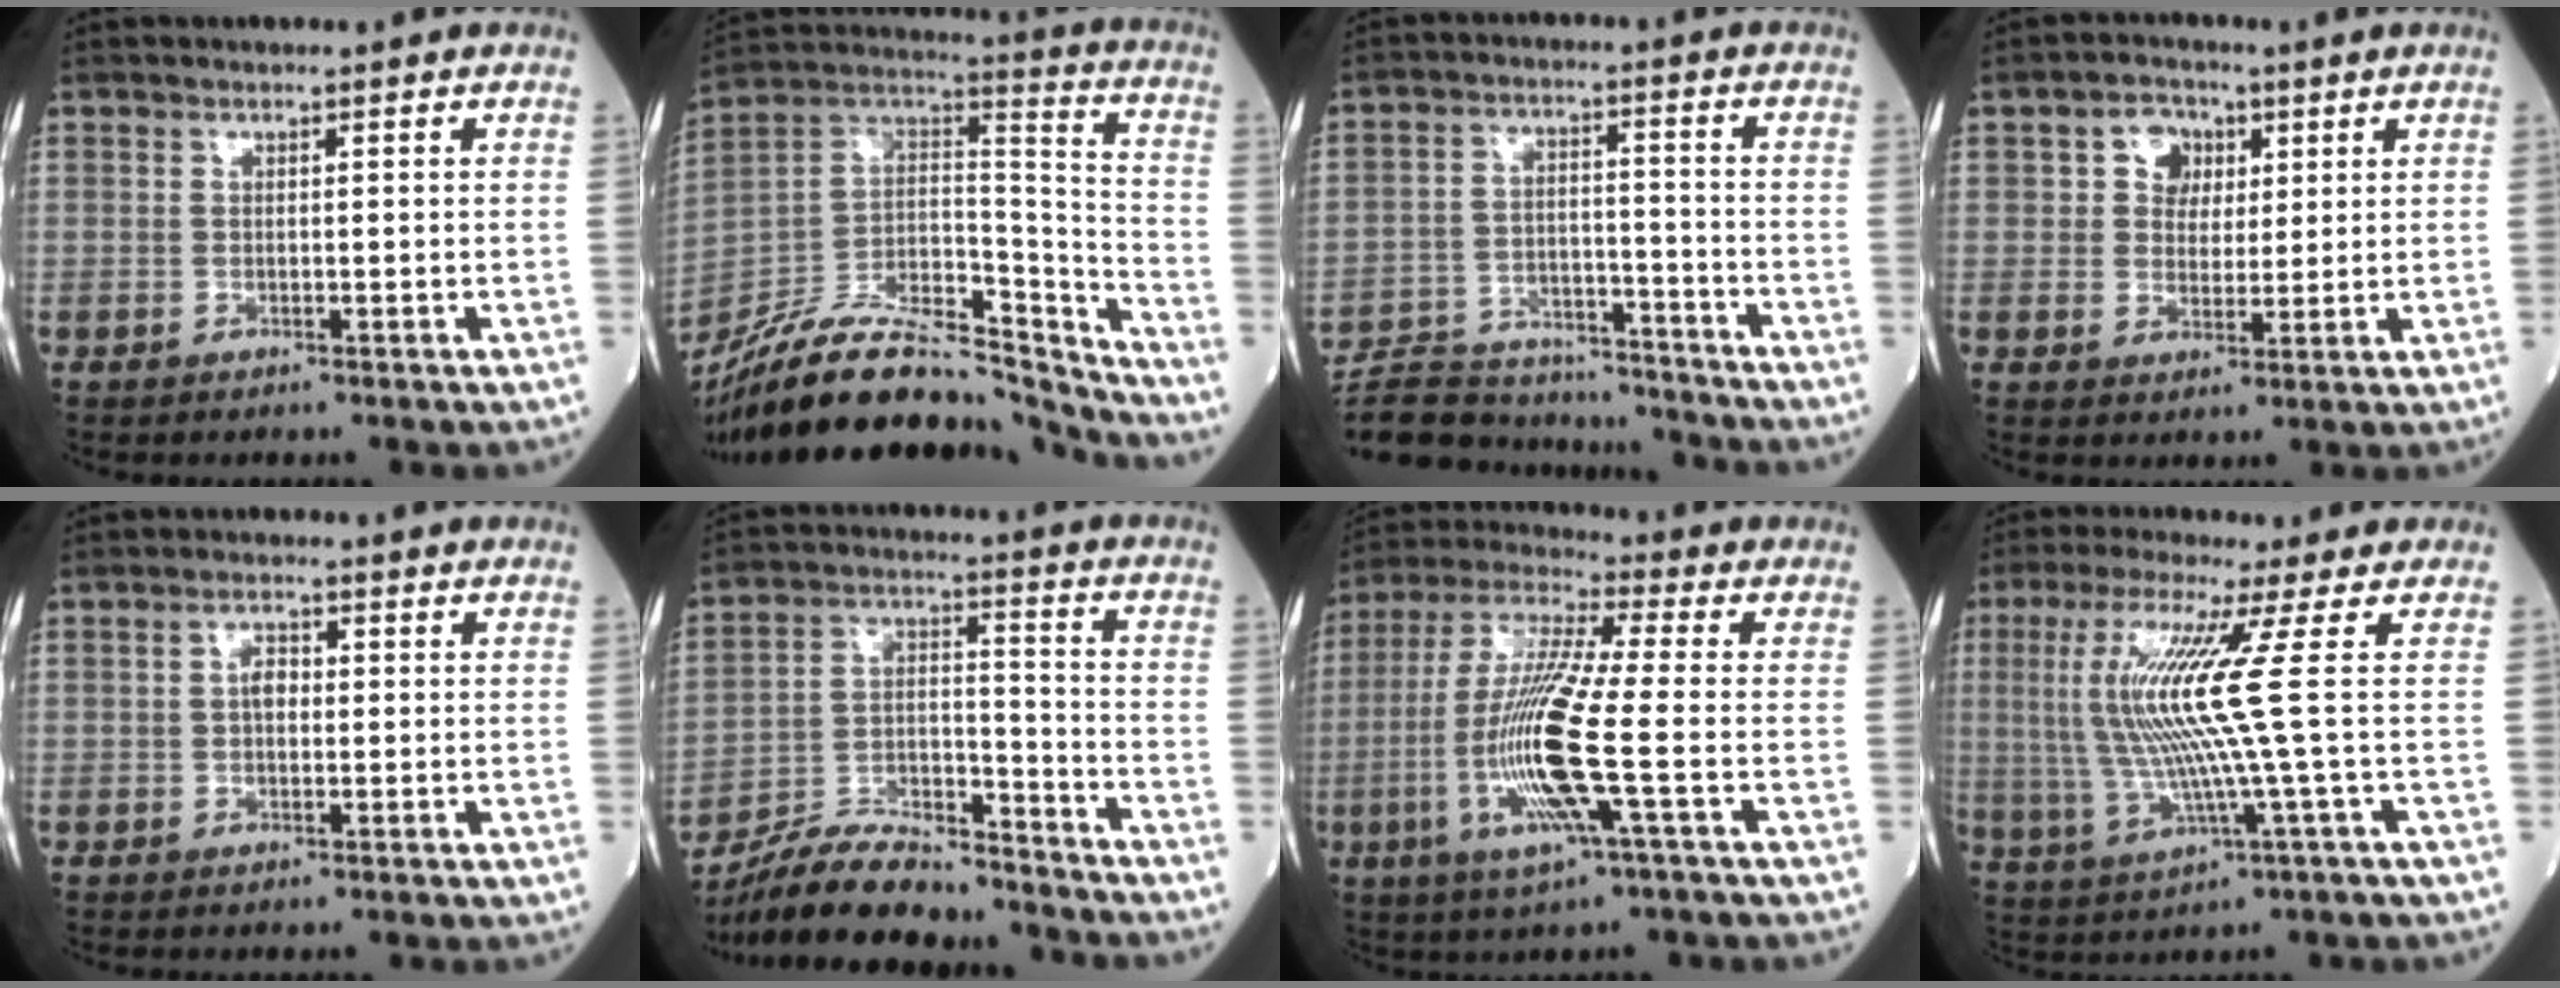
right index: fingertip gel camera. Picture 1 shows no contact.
{"total": 26.2, "force": [-23.6, 4.7, 10.4], "torque": [-0.197, 0.020, -0.394]}
{"total": 16.8, "force": [-16.0, 3.5, 3.9], "torque": [-0.076, 0.014, -0.244]}
{"total": 4.6, "force": [1.6, 3.8, 2.2], "torque": [-0.035, 0.016, 0.027]}
{"total": 2.3, "force": [0.1, 1.4, 1.8], "torque": [-0.033, 0.006, 0.000]}
{"total": 15.3, "force": [-14.3, 2.5, 4.9], "torque": [-0.089, 0.023, -0.251]}
{"total": 14.7, "force": [-3.4, 0.2, 14.3], "torque": [-0.302, -0.012, -0.076]}
{"total": 11.7, "force": [1.6, -1.8, 11.5], "torque": [-0.244, -0.002, 0.030]}